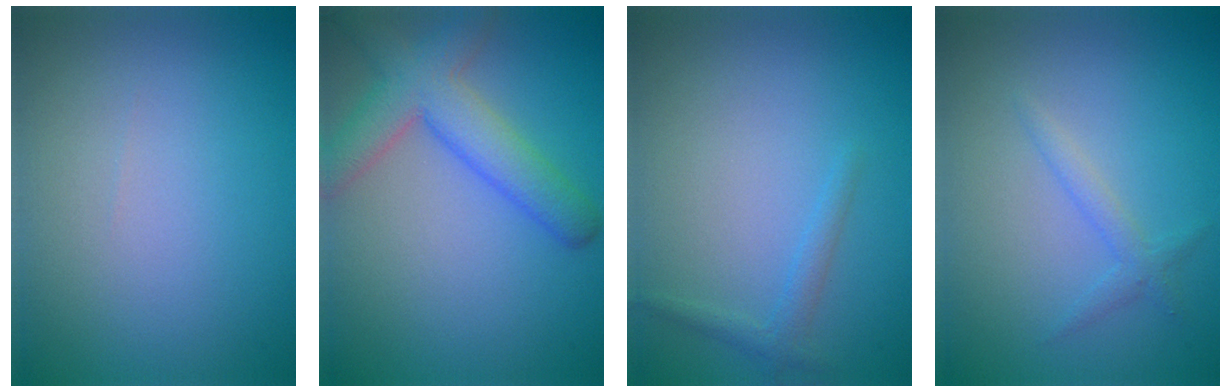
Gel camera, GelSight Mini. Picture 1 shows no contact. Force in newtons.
{"total": 5.4, "press": 5.4, "slide": 0.3}
{"total": 1.3, "press": 1.3, "slide": 0.1}
{"total": 1.3, "press": 1.3, "slide": 0.1}